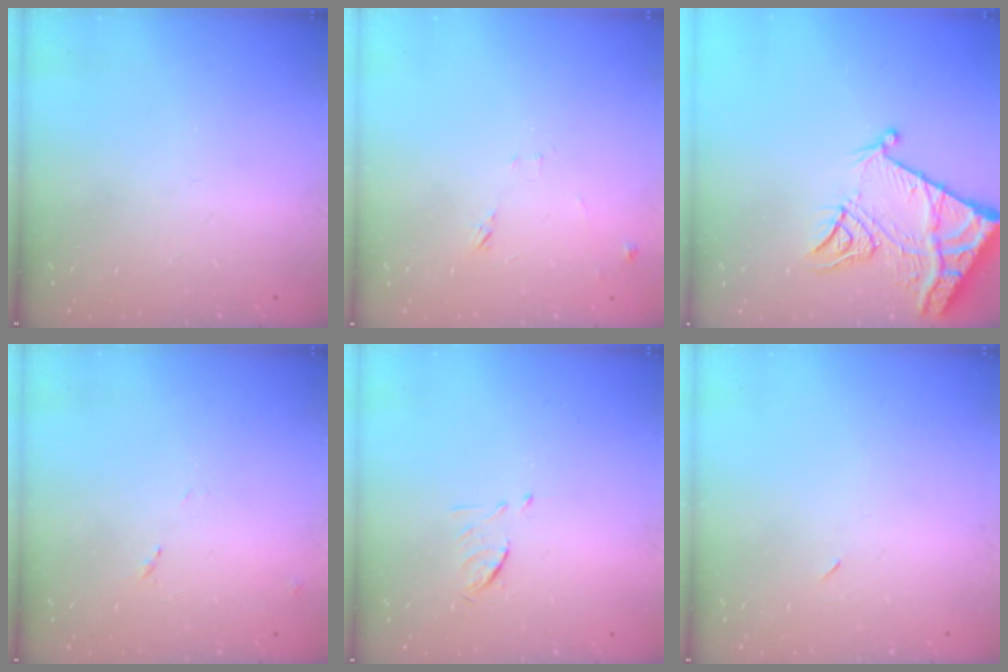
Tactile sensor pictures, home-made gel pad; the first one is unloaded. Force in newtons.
{"total": 9.4, "press": 9.4, "slide": 0.6}
{"total": 12.8, "press": 12.7, "slide": 1.2}
{"total": 8.1, "press": 8.1, "slide": 0.6}
{"total": 6.3, "press": 6.2, "slide": 1.0}
{"total": 2.3, "press": 2.0, "slide": 1.2}